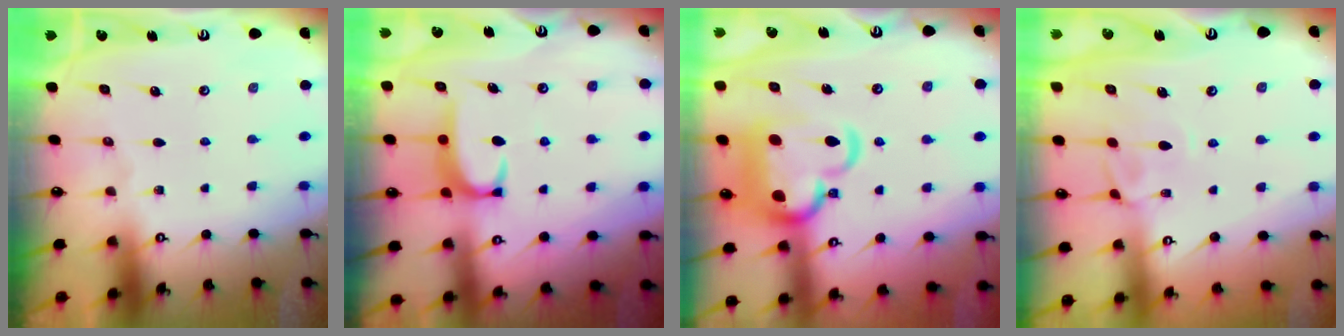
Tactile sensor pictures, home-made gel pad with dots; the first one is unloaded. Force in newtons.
{"total": 2.7, "press": 2.7, "slide": 0.4}
{"total": 11.5, "press": 11.2, "slide": 2.3}
{"total": 2.7, "press": 2.4, "slide": 1.2}